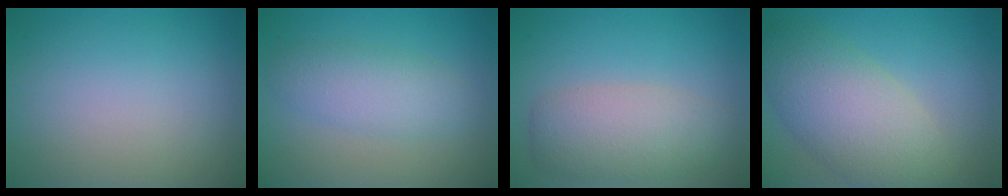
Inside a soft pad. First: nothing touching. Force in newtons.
{"total": 3.5, "press": 3.5, "slide": 0.2}
{"total": 4.8, "press": 4.8, "slide": 0.2}
{"total": 7.3, "press": 7.3, "slide": 0.5}